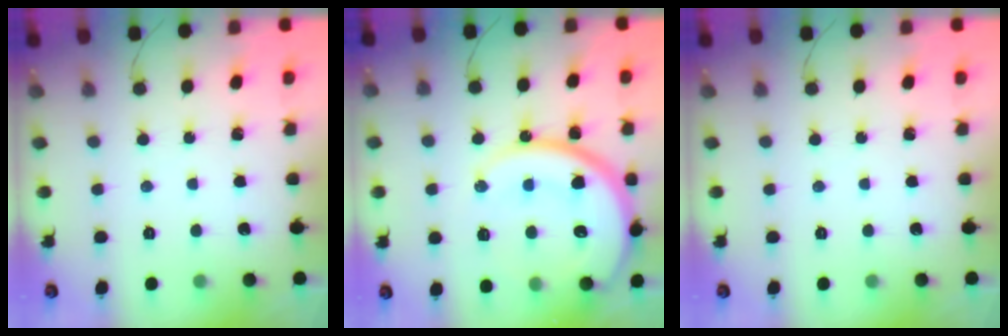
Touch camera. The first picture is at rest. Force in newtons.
{"total": 22.6, "press": 22.5, "slide": 1.9}
{"total": 0.0}